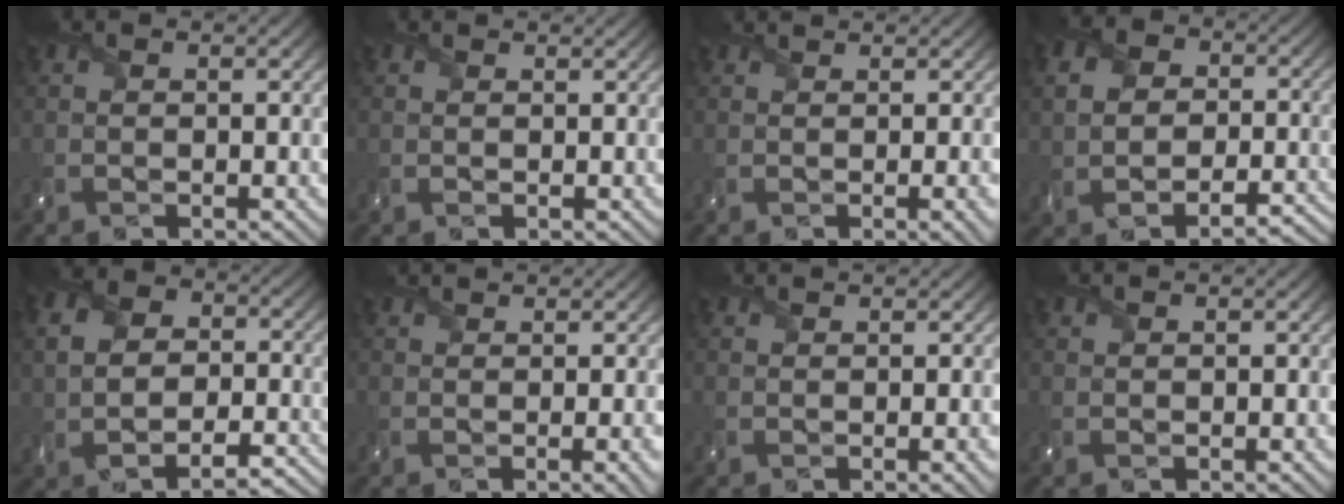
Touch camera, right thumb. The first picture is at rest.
{"total": 0.9, "force": [0.6, 0.6, 0.4], "torque": [-0.015, 0.001, 0.009]}
{"total": 3.3, "force": [1.0, 0.8, 3.0], "torque": [-0.046, 0.008, 0.012]}
{"total": 8.2, "force": [-1.8, 6.3, 4.8], "torque": [-0.086, -0.009, -0.037]}
{"total": 8.8, "force": [-2.6, 6.3, 5.5], "torque": [-0.100, -0.017, -0.040]}
{"total": 3.8, "force": [1.1, 0.9, 3.5], "torque": [-0.050, 0.010, 0.013]}
{"total": 3.0, "force": [1.1, 0.8, 2.7], "torque": [-0.044, 0.008, 0.015]}
{"total": 0.9, "force": [0.6, 0.3, 0.6], "torque": [-0.020, 0.004, 0.014]}